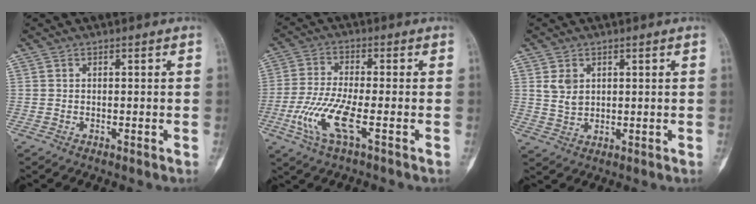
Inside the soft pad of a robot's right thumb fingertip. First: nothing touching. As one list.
[{"total": 9.5, "force": [-3.3, 2.3, 8.6], "torque": [-0.206, 0.002, -0.068]}, {"total": 4.0, "force": [1.4, 2.9, 2.3], "torque": [-0.032, -0.008, 0.033]}]